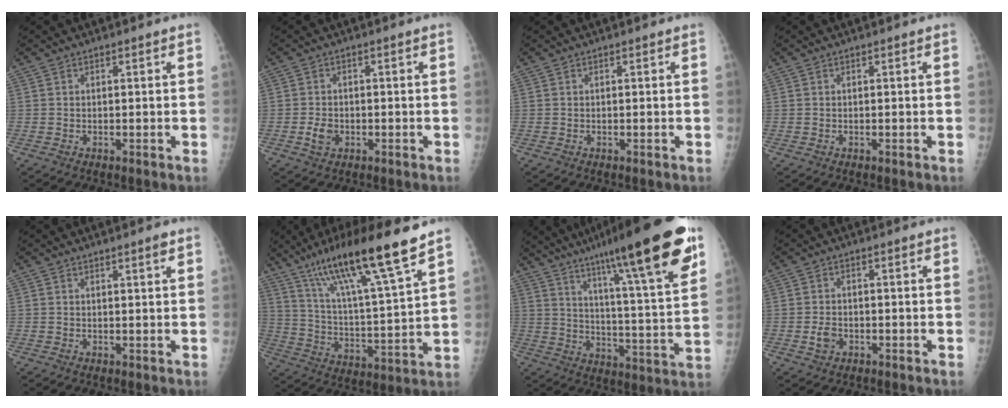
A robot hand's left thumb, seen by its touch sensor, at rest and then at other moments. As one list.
[{"total": 2.9, "force": [-0.9, 2.1, 1.8], "torque": [-0.030, 0.007, -0.016]}, {"total": 0.0}, {"total": 0.0}, {"total": 1.3, "force": [0.9, 0.0, 0.9], "torque": [-0.012, -0.006, 0.013]}, {"total": 19.9, "force": [13.7, 1.7, 14.3], "torque": [-0.235, -0.054, 0.240]}, {"total": 25.7, "force": [15.6, 3.1, 20.2], "torque": [-0.292, -0.044, 0.238]}, {"total": 2.6, "force": [-0.9, 1.9, 1.5], "torque": [-0.024, 0.008, -0.015]}]